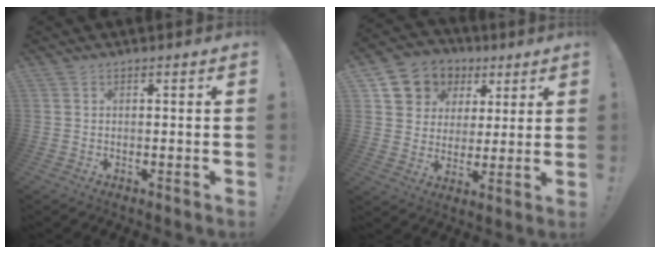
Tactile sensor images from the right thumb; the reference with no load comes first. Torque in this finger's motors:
{"motor_torque": [1.21, 1.24, 0.11, 0.00, 0.00]}